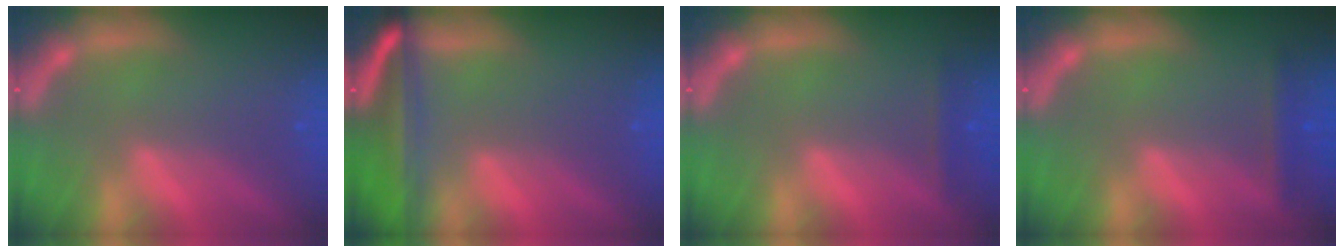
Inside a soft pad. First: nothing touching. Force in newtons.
{"total": 9.0}
{"total": 1.4}
{"total": 1.9}